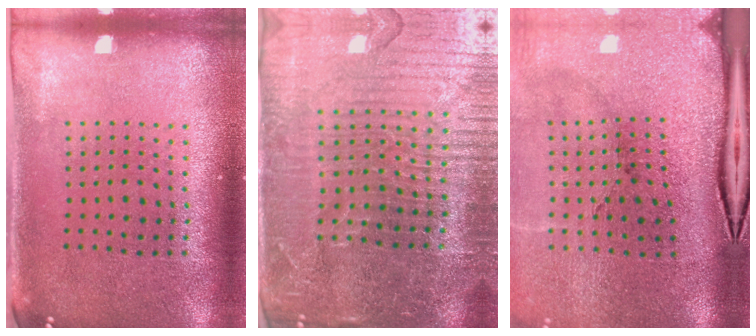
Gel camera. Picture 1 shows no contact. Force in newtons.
{"total": 5.5, "press": 5.0, "slide": 2.3}
{"total": 4.5, "press": 3.6, "slide": 2.6}